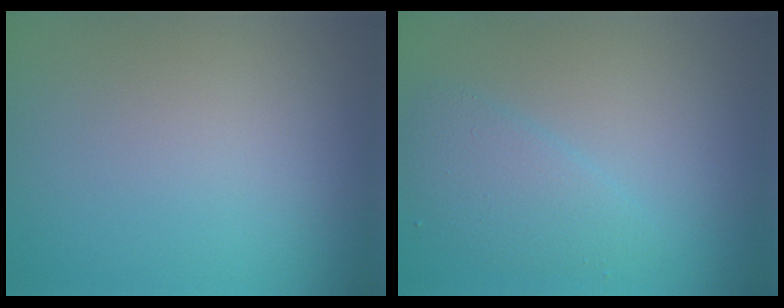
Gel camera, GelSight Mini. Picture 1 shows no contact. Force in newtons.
{"total": 2.5, "press": 2.5, "slide": 0.1}